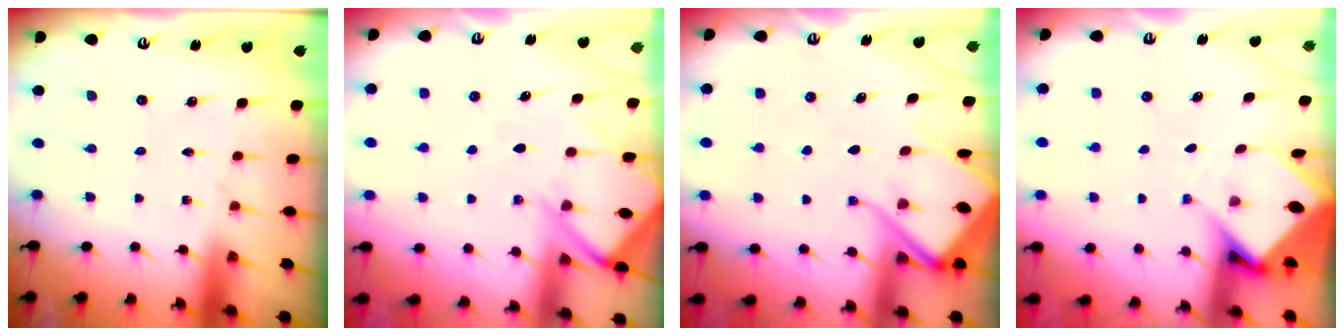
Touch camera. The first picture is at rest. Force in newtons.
{"total": 9.0, "press": 9.0, "slide": 0.9}
{"total": 9.7, "press": 9.6, "slide": 1.0}
{"total": 6.2, "press": 6.2, "slide": 0.5}